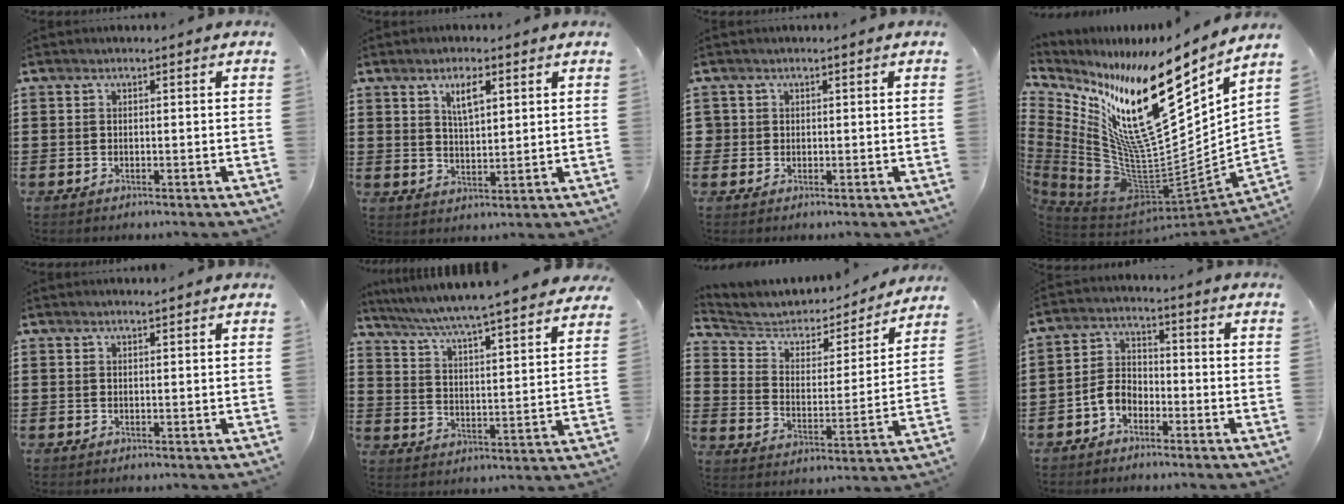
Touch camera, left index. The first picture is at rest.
{"total": 4.7, "force": [2.7, 1.6, 3.5], "torque": [-0.067, 0.002, 0.046]}
{"total": 1.2, "force": [0.3, 1.1, 0.1], "torque": [-0.006, 0.006, 0.004]}
{"total": 20.6, "force": [9.0, 6.5, 17.3], "torque": [-0.308, -0.096, 0.148]}
{"total": 0.7, "force": [0.6, -0.1, 0.3], "torque": [-0.007, -0.002, 0.012]}
{"total": 5.0, "force": [4.6, -0.9, 1.8], "torque": [-0.057, -0.041, 0.071]}
{"total": 4.4, "force": [3.9, 1.8, 0.6], "torque": [-0.042, -0.033, 0.060]}
{"total": 4.3, "force": [-2.9, 2.4, 2.0], "torque": [-0.055, 0.005, -0.062]}